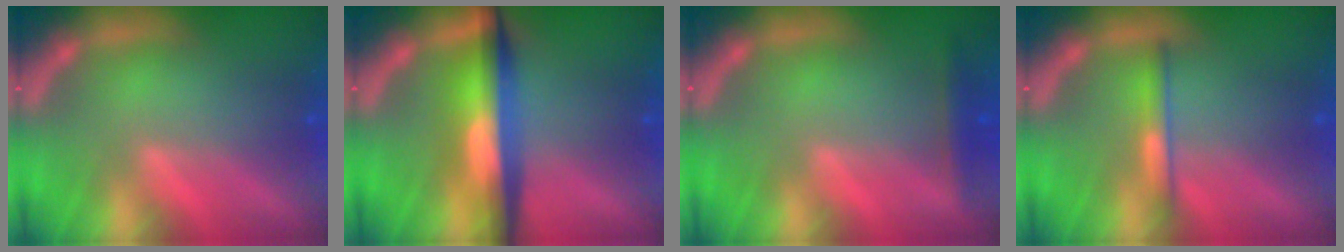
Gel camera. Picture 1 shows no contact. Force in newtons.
{"total": 7.1}
{"total": 1.9}
{"total": 2.0}